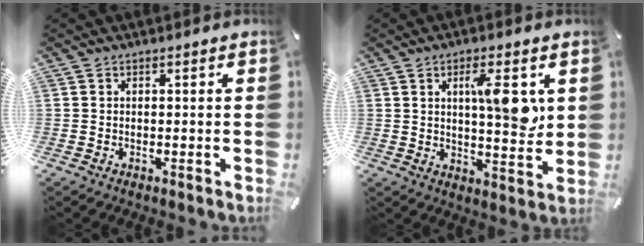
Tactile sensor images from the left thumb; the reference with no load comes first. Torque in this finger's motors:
{"motor_torque": [1.92, 2.44, 1.15, -1.05, 0.41]}